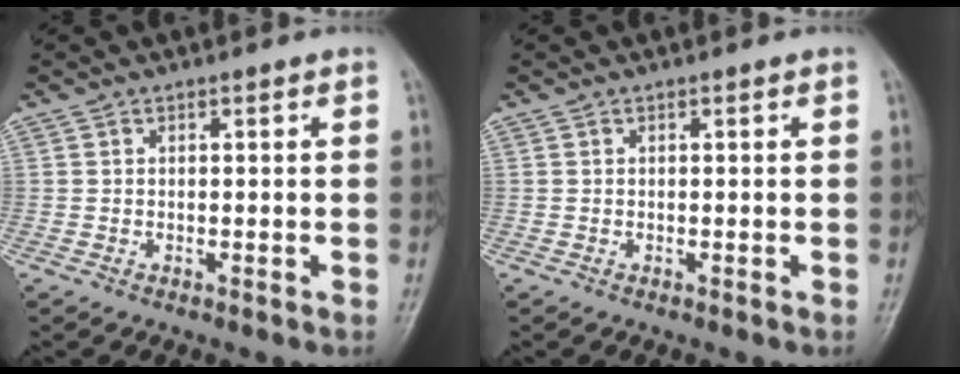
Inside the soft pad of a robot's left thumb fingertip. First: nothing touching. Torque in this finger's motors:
{"motor_torque": [0.00, 0.00, -0.02, 0.02, 0.00]}